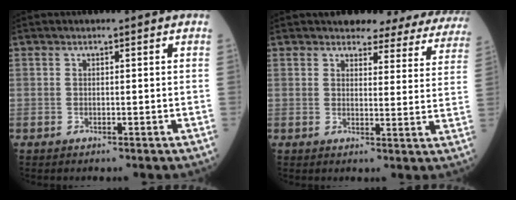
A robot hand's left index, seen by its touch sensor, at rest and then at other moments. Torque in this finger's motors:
{"motor_torque": [1.07, -1.07, 0.37, 0.03]}